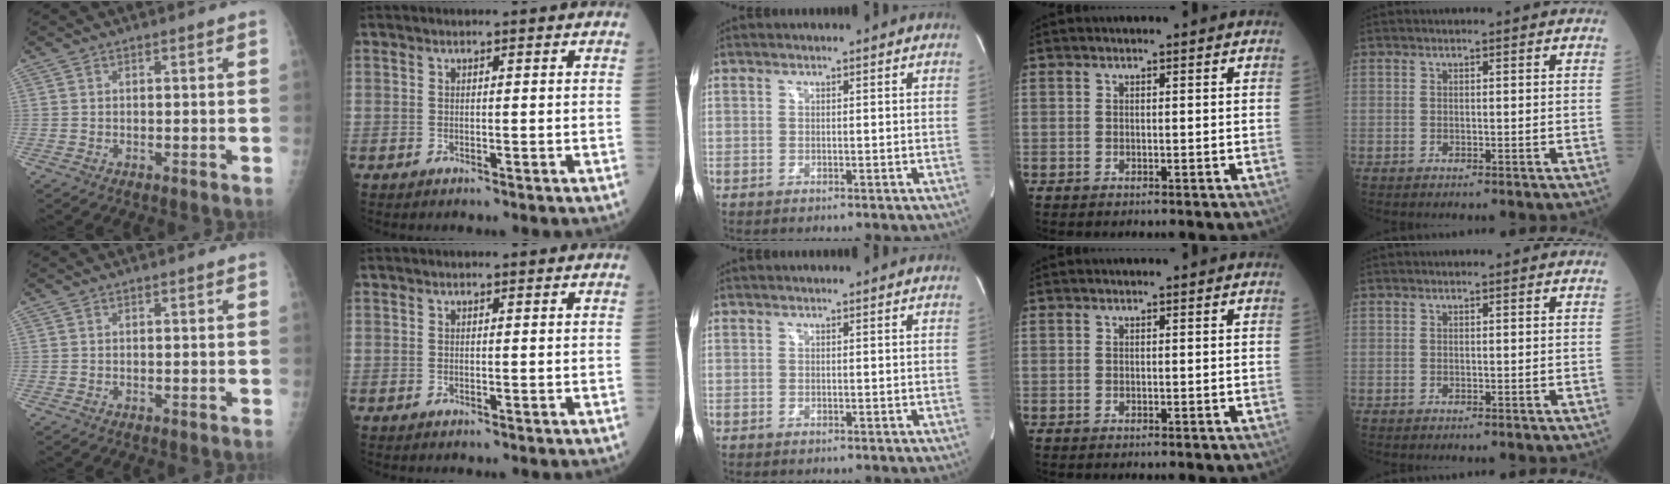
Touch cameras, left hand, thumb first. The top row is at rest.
{}